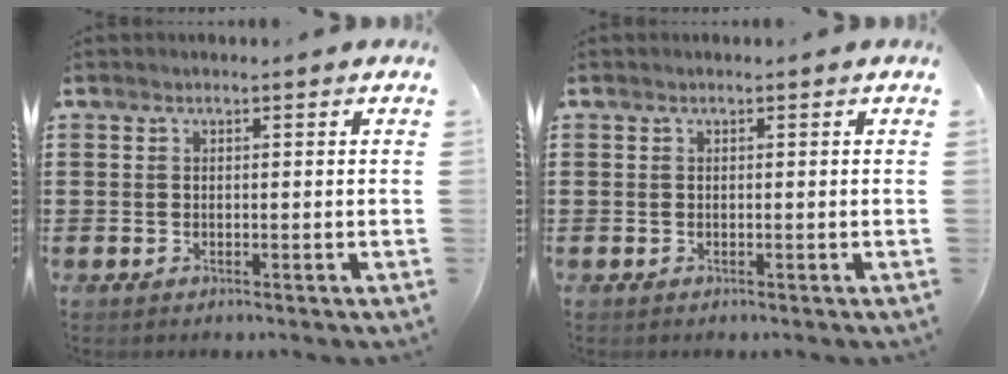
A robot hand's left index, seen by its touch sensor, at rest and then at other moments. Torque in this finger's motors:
{"motor_torque": [0.00, 0.00, 0.00, 0.00]}